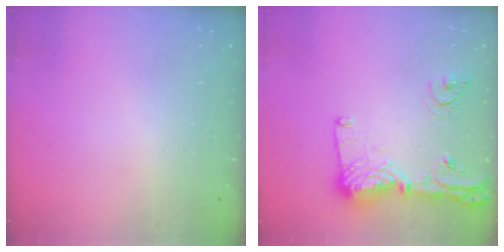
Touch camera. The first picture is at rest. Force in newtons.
{"total": 16.7, "press": 16.6, "slide": 1.9}